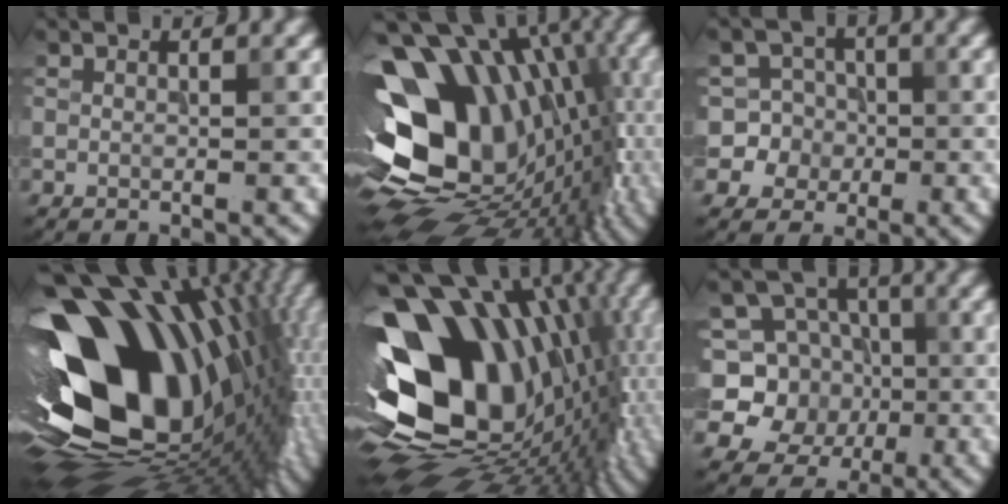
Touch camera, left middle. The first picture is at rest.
{"total": 16.5, "force": [0.0, 10.9, 12.3], "torque": [-0.199, 0.024, 0.003]}
{"total": 7.3, "force": [-0.4, 7.2, 1.6], "torque": [-0.029, 0.031, -0.025]}
{"total": 18.7, "force": [1.6, 11.5, 14.6], "torque": [-0.261, -0.027, 0.035]}
{"total": 17.7, "force": [1.4, 12.1, 12.9], "torque": [-0.231, 0.021, 0.018]}
{"total": 8.3, "force": [-0.2, 7.6, 3.3], "torque": [-0.052, 0.018, -0.034]}